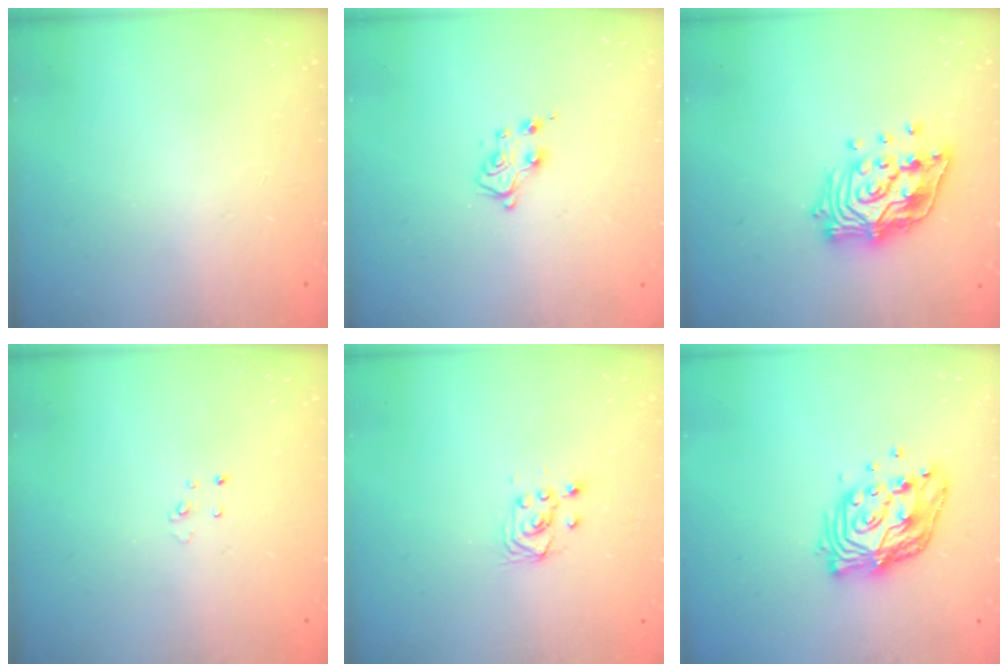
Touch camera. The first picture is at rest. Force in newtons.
{"total": 5.4, "press": 5.4, "slide": 0.7}
{"total": 15.7, "press": 15.6, "slide": 1.7}
{"total": 2.6, "press": 2.6, "slide": 0.3}
{"total": 2.9, "press": 2.6, "slide": 1.3}
{"total": 12.5, "press": 12.5, "slide": 1.1}